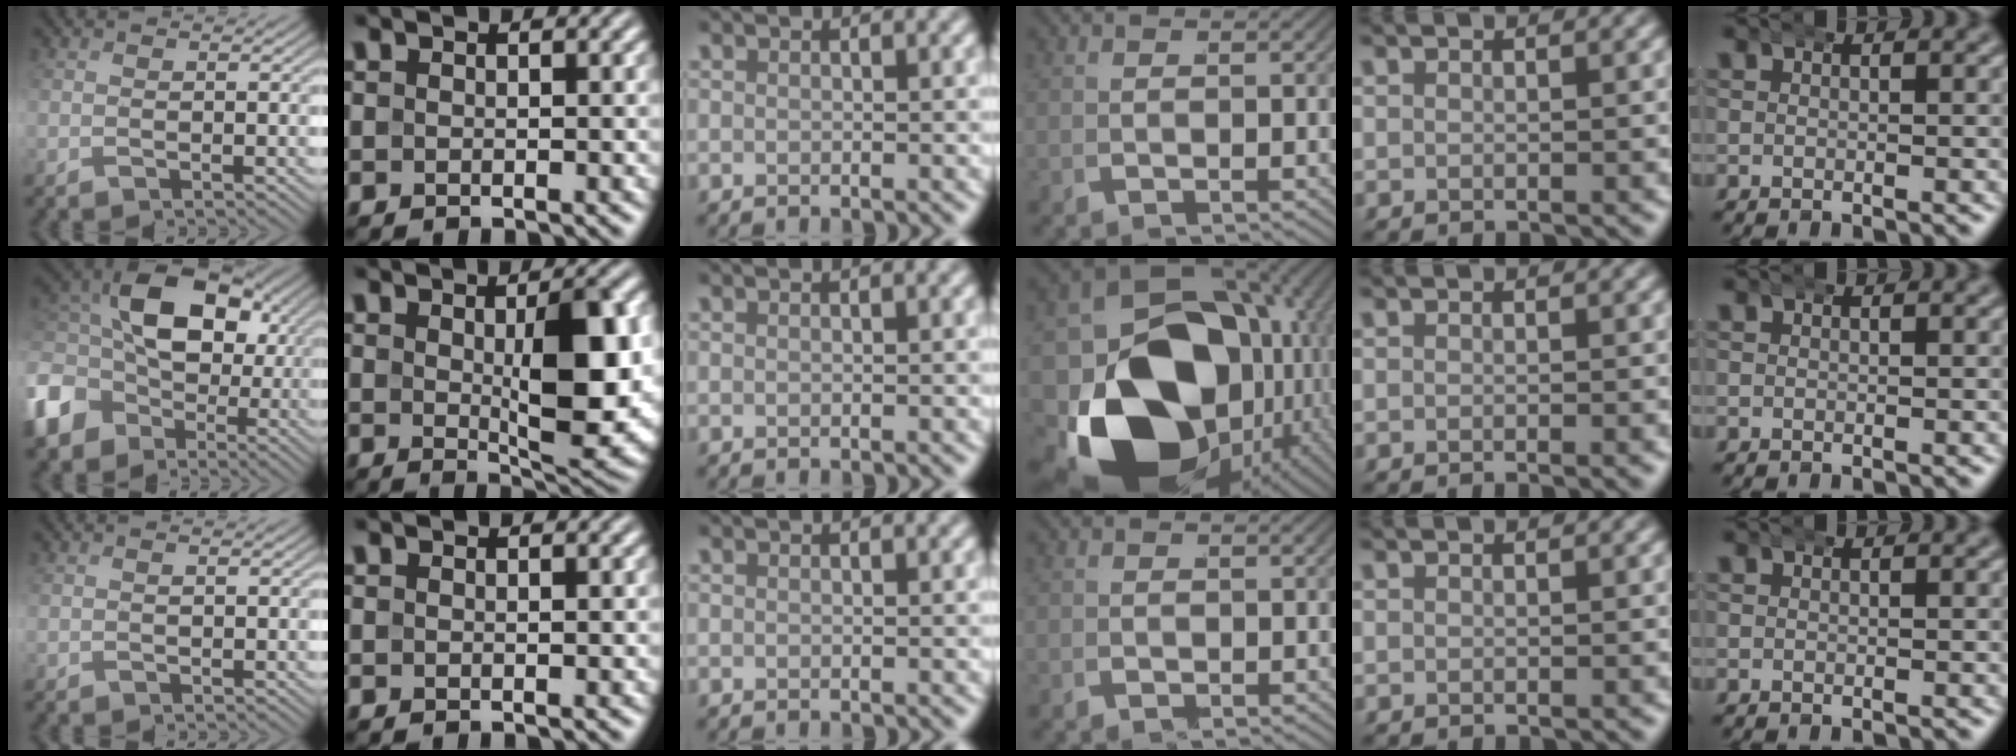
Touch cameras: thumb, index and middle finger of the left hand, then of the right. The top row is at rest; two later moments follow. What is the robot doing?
{"motion": "wrap", "object": "bandana"}